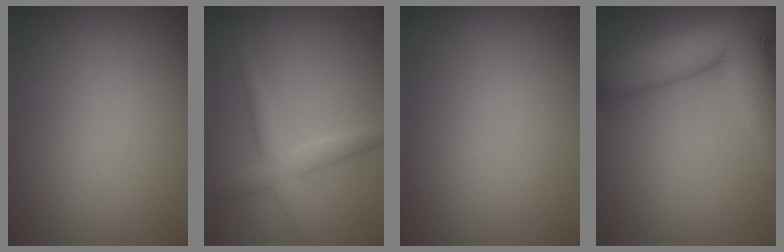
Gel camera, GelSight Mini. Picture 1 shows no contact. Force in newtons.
{"total": 2.6, "press": 2.6, "slide": 0.0}
{"total": 0.0}
{"total": 13.0, "press": 13.0, "slide": 0.9}